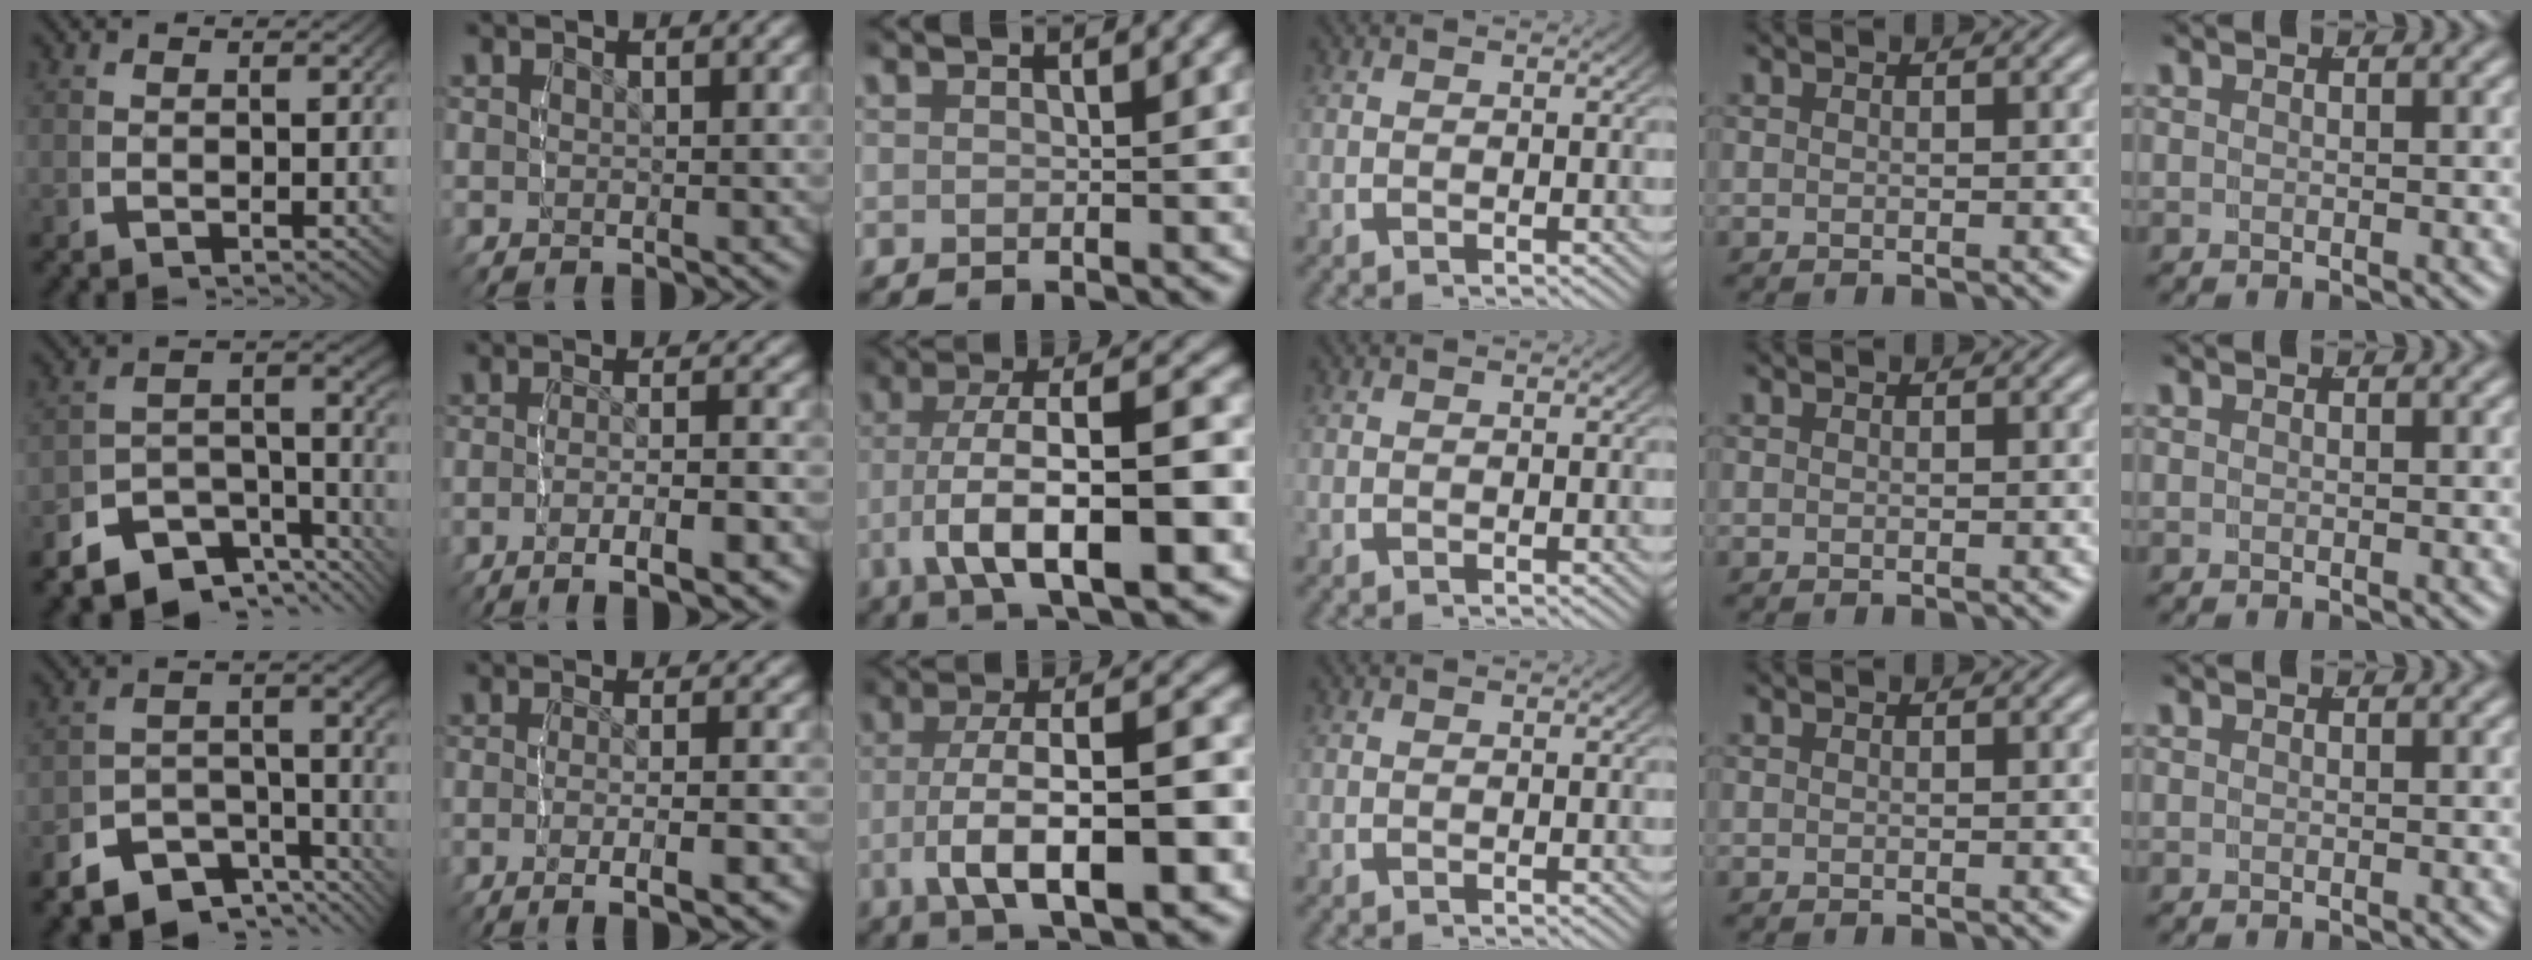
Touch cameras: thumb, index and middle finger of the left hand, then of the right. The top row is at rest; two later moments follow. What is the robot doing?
{"motion": "lift_and_place", "object": "bandage"}